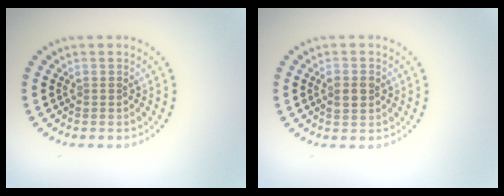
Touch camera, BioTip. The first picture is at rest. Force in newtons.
{"total": 1.8, "press": 1.8, "slide": 0.0}